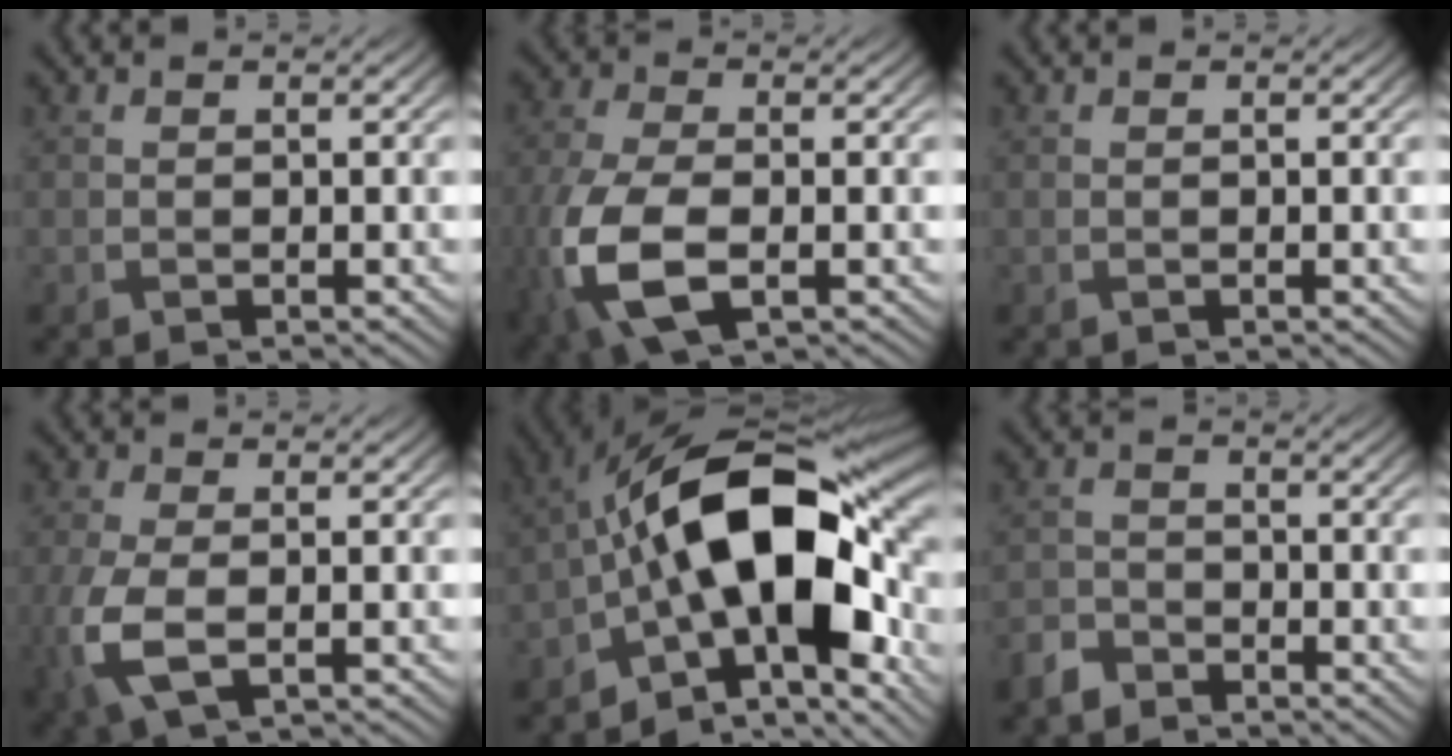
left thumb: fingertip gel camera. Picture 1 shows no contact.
{"total": 10.9, "force": [-2.9, 6.2, 8.5], "torque": [-0.246, -0.042, -0.045]}
{"total": 0.0}
{"total": 6.3, "force": [-1.4, 3.5, 5.1], "torque": [-0.146, -0.021, -0.020]}
{"total": 17.8, "force": [-3.2, 8.8, 15.1], "torque": [-0.222, 0.015, -0.070]}
{"total": 3.1, "force": [-2.6, 1.5, 0.8], "torque": [-0.019, -0.005, -0.066]}